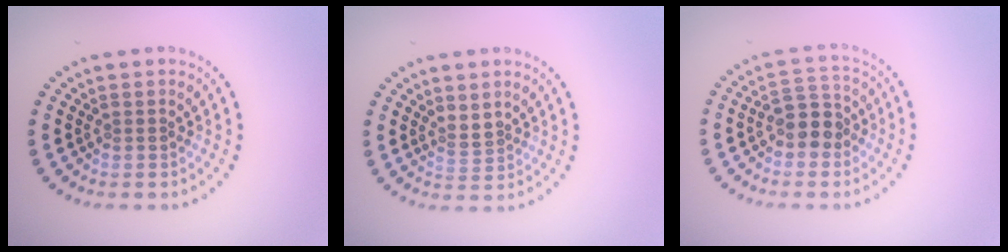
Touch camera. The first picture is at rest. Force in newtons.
{"total": 1.2, "press": 0.7, "slide": 1.0}
{"total": 3.4, "press": 3.3, "slide": 0.9}